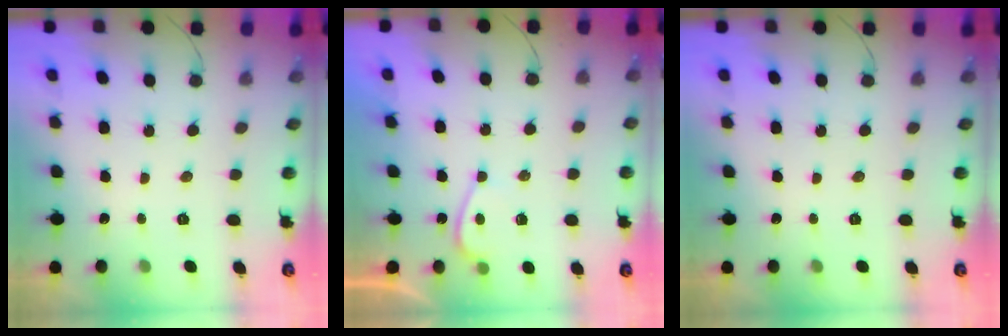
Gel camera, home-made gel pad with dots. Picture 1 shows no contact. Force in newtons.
{"total": 3.2, "press": 3.2, "slide": 0.7}
{"total": 0.0}